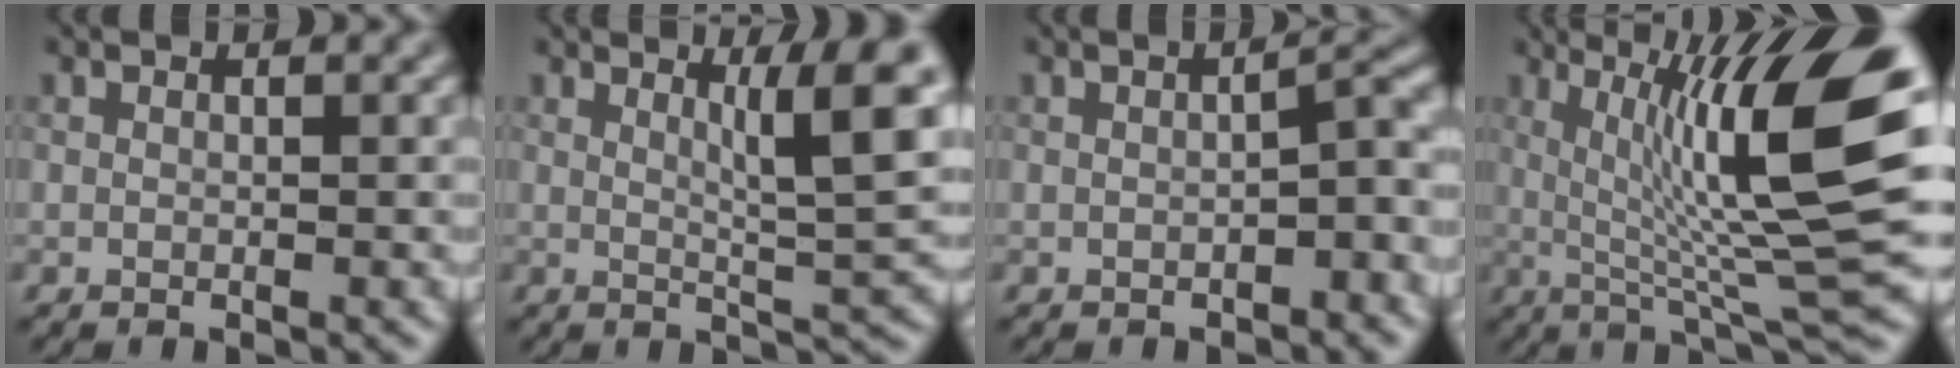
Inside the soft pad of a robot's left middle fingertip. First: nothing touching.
{"total": 6.2, "force": [2.3, 0.8, 5.7], "torque": [-0.081, -0.006, 0.037]}
{"total": 2.6, "force": [-0.9, 0.5, 2.4], "torque": [-0.038, 0.013, -0.015]}
{"total": 12.4, "force": [2.5, 2.3, 11.9], "torque": [-0.178, 0.006, 0.047]}